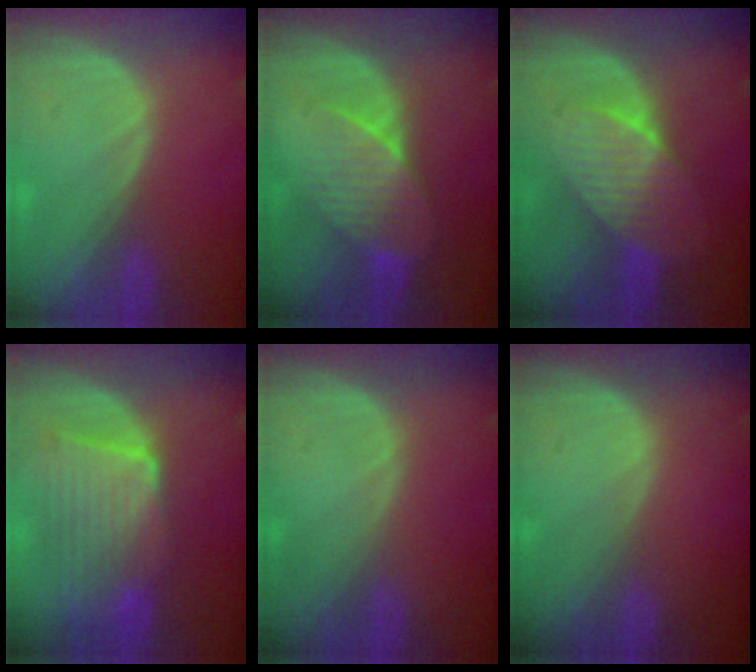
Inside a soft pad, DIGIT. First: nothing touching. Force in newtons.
{"total": 7.3, "press": 6.9, "slide": 2.5}
{"total": 7.4, "press": 6.9, "slide": 2.5}
{"total": 9.6, "press": 8.7, "slide": 4.1}
{"total": 0.0}
{"total": 0.0}